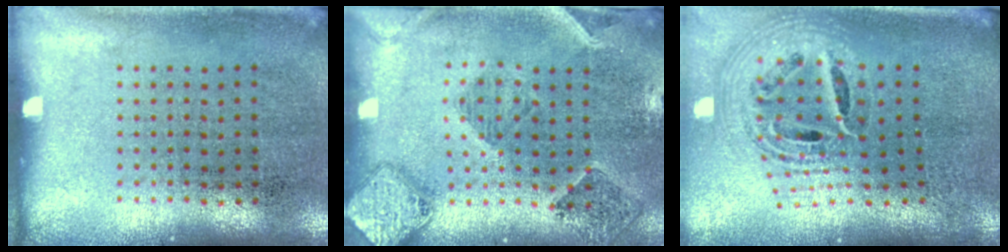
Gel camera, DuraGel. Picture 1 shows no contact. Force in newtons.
{"total": 1.6, "press": 1.5, "slide": 0.4}
{"total": 1.9, "press": 1.4, "slide": 1.2}